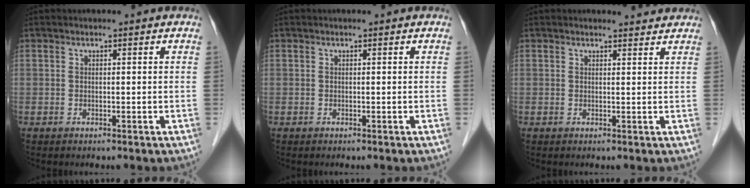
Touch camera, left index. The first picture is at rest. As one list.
[{"total": 0.0}, {"total": 2.0, "force": [2.0, 0.3, 0.0], "torque": [-0.009, -0.003, 0.021]}]